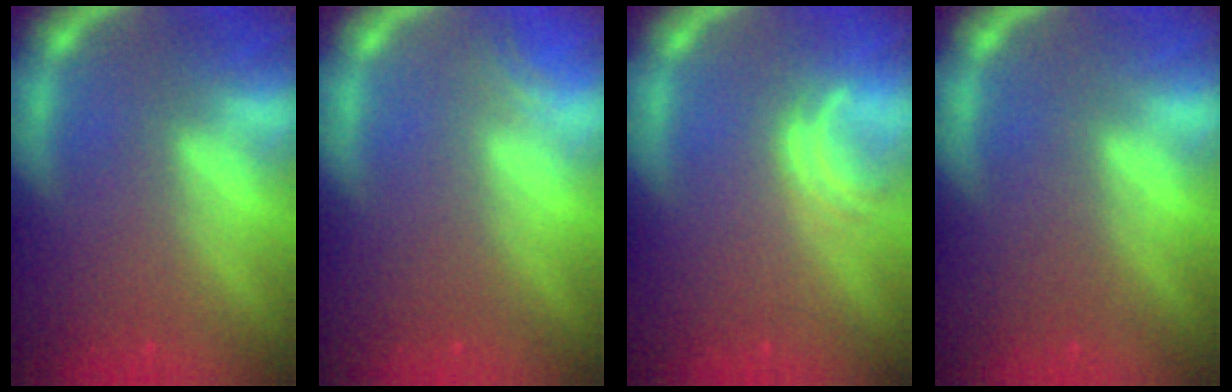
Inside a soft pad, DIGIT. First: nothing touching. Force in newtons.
{"total": 0.9}
{"total": 2.0}
{"total": 0.0}